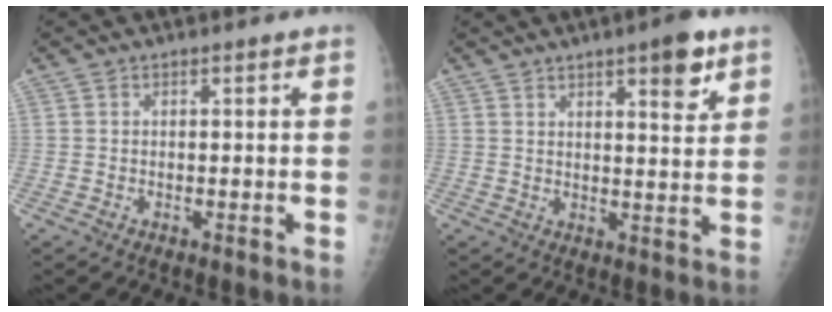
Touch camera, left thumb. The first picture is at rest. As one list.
[{"total": 7.3, "force": [4.3, 1.9, 5.5], "torque": [-0.065, -0.023, 0.059]}]